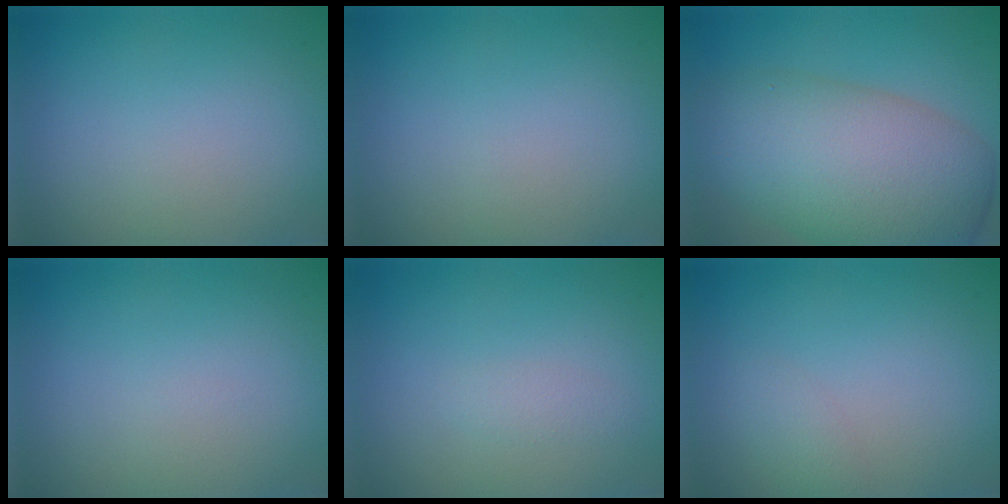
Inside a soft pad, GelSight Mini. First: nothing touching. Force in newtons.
{"total": 0.0}
{"total": 10.5, "press": 10.5, "slide": 0.1}
{"total": 0.0}
{"total": 0.9, "press": 0.9, "slide": 0.1}
{"total": 1.4, "press": 1.4, "slide": 0.1}